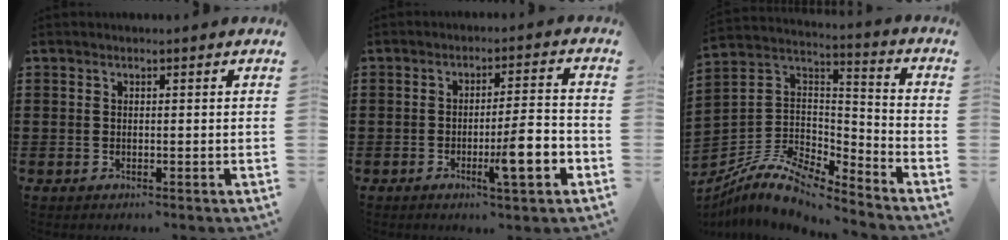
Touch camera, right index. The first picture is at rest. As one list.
[{"total": 7.9, "force": [-2.9, 1.3, 7.2], "torque": [-0.104, -0.002, -0.047]}, {"total": 8.7, "force": [-7.4, 2.7, 3.7], "torque": [-0.088, 0.006, -0.150]}]